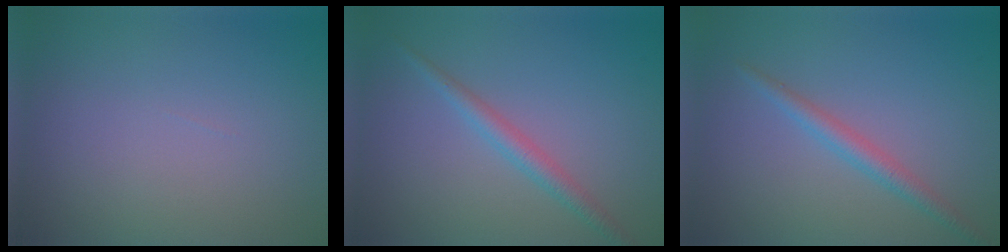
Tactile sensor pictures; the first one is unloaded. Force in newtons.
{"total": 2.1, "press": 2.1, "slide": 0.1}
{"total": 2.0, "press": 2.0, "slide": 0.1}